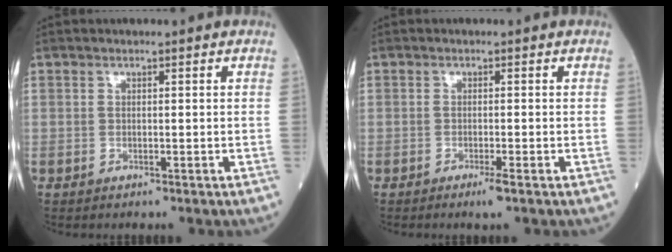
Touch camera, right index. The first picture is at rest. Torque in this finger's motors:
{"motor_torque": [0.14, -0.09, 0.11, 0.03]}